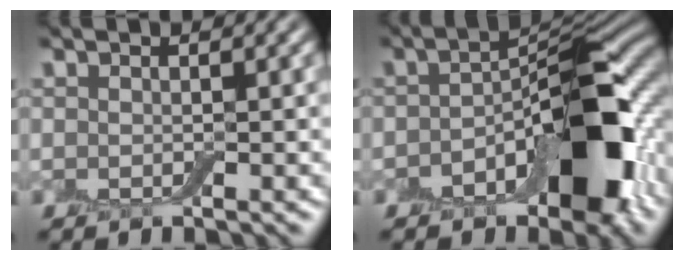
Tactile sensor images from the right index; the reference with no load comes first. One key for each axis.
{"total": 9.7, "fx": -4.0, "fy": 4.5, "fz": 7.6, "tx": -0.110, "ty": 0.011, "tz": -0.076}